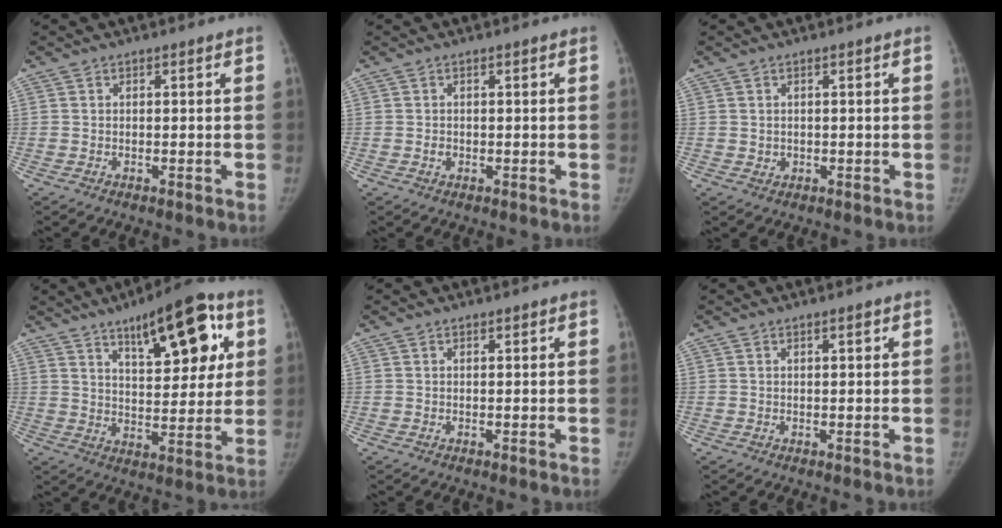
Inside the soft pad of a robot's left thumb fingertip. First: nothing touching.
{"total": 1.0, "force": [-0.3, 0.8, 0.3], "torque": [-0.002, 0.003, -0.005]}
{"total": 1.2, "force": [-0.1, 1.2, 0.2], "torque": [-0.001, 0.002, 0.001]}
{"total": 16.9, "force": [7.8, 6.5, 13.5], "torque": [-0.151, -0.021, 0.115]}
{"total": 0.0}
{"total": 1.0, "force": [0.6, 0.2, 0.7], "torque": [-0.007, -0.002, 0.010]}